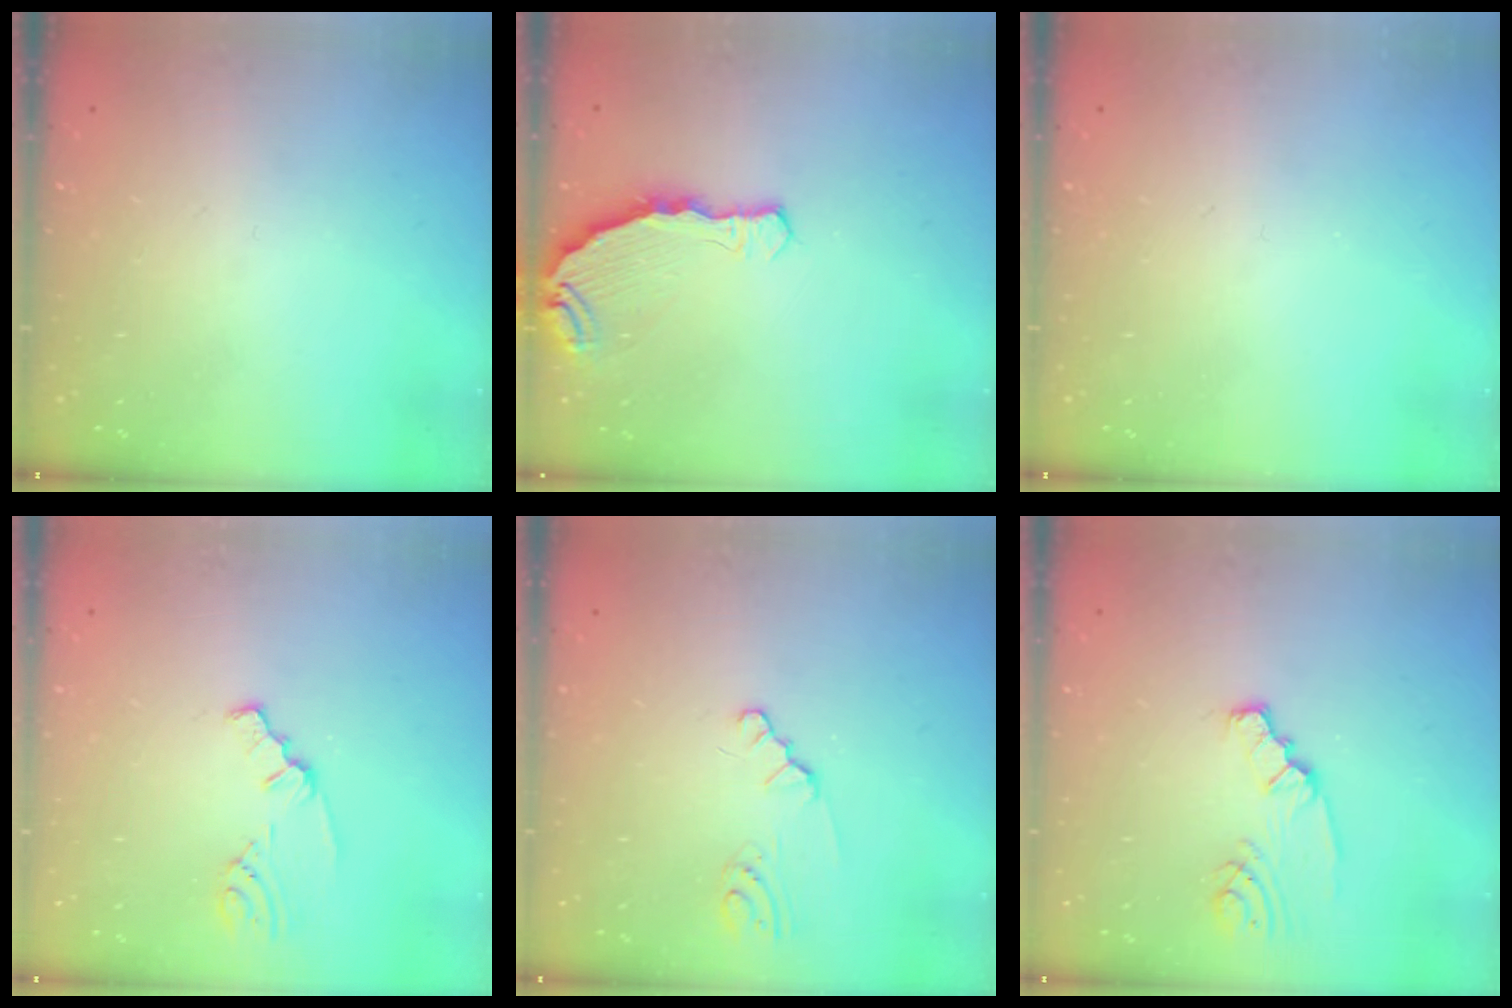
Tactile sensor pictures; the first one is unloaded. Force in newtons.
{"total": 8.2, "press": 6.5, "slide": 5.1}
{"total": 0.0}
{"total": 1.6, "press": 1.5, "slide": 0.4}
{"total": 0.8, "press": 0.8, "slide": 0.2}
{"total": 2.2, "press": 2.1, "slide": 0.5}